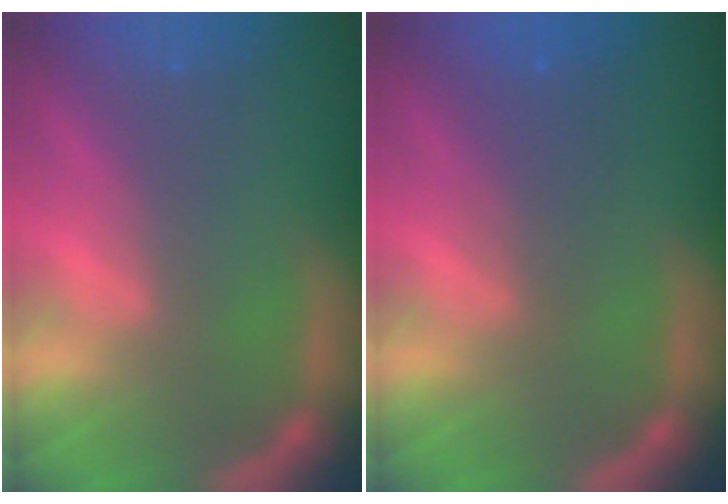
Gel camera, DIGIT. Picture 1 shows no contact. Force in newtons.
{"total": 2.5}